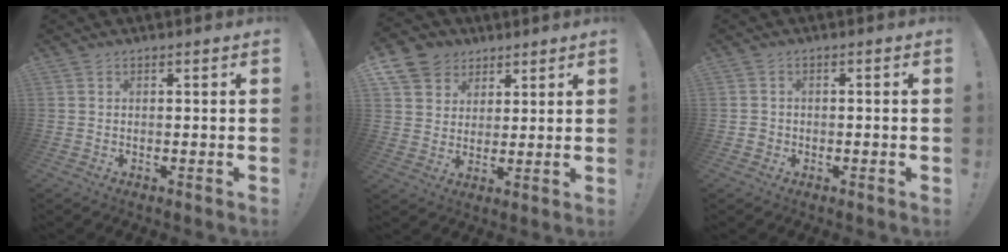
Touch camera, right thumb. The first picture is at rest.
{"total": 9.3, "force": [4.7, 7.7, 2.2], "torque": [-0.037, -0.030, 0.097]}
{"total": 2.1, "force": [-1.3, 1.5, 0.7], "torque": [-0.013, 0.009, -0.023]}